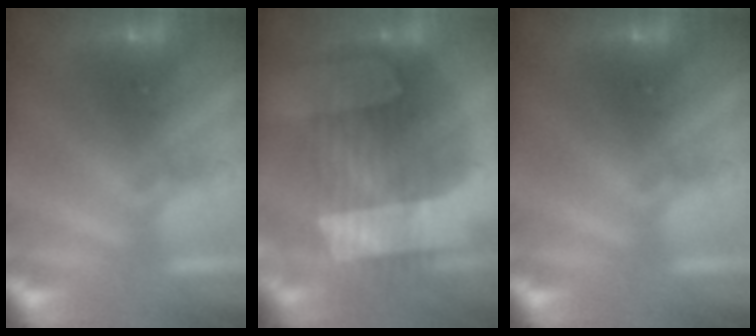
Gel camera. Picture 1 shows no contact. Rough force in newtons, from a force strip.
{"total": 3.1}
{"total": 0.0}